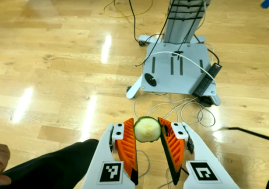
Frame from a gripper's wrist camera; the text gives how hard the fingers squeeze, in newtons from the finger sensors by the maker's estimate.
{"total": 7.4, "left": 7.2, "right": 7.6}